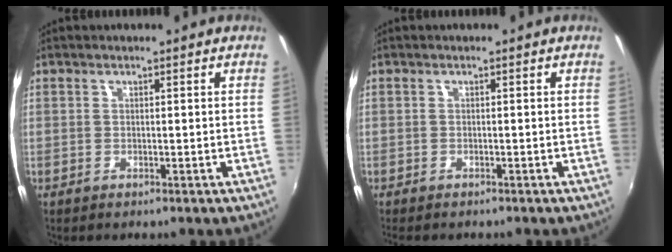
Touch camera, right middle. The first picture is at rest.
{"total": 1.6, "force": [-1.4, 0.2, 0.7], "torque": [-0.016, -0.010, -0.020]}